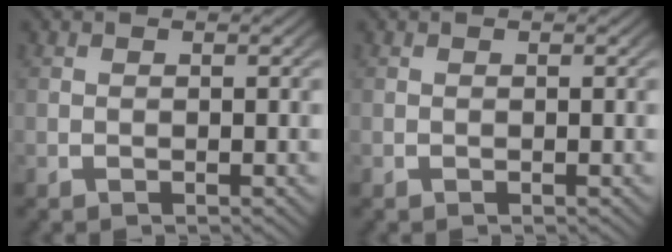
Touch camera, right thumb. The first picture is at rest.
{"total": 0.0}